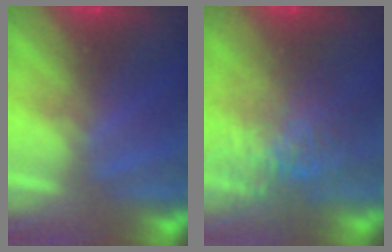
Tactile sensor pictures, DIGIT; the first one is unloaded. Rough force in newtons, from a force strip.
{"total": 7.8}